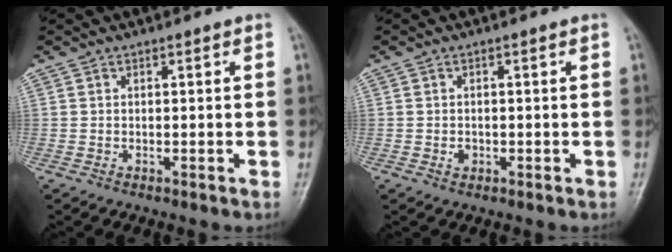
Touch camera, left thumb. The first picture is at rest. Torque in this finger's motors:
{"motor_torque": [-0.34, -0.11, 0.07, 0.02, 0.00]}